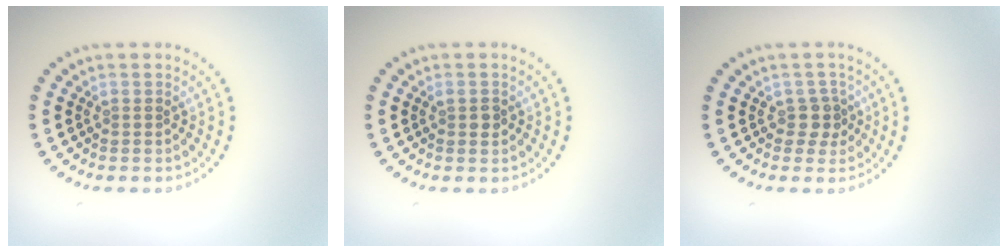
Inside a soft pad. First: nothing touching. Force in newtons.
{"total": 1.0, "press": 1.0, "slide": 0.2}
{"total": 1.9, "press": 1.5, "slide": 1.1}